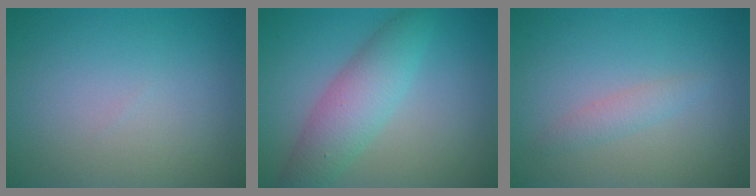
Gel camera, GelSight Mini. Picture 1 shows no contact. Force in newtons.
{"total": 4.9, "press": 4.9, "slide": 0.2}
{"total": 1.3, "press": 1.3, "slide": 0.0}